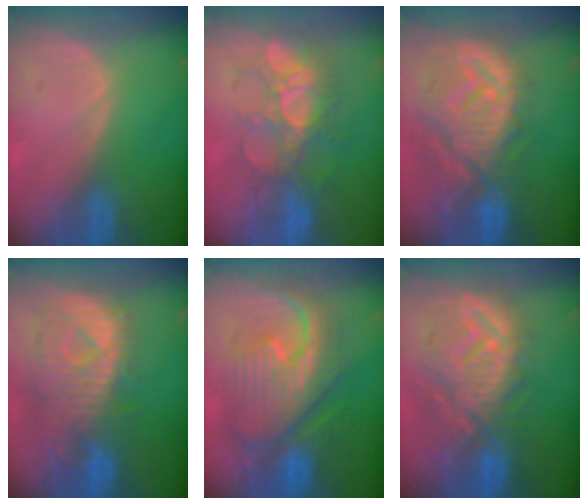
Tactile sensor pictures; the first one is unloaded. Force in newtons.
{"total": 8.3, "press": 8.1, "slide": 1.8}
{"total": 12.6, "press": 11.2, "slide": 5.8}
{"total": 11.1, "press": 9.8, "slide": 5.2}
{"total": 12.4, "press": 12.4, "slide": 1.4}
{"total": 11.9, "press": 10.9, "slide": 4.9}